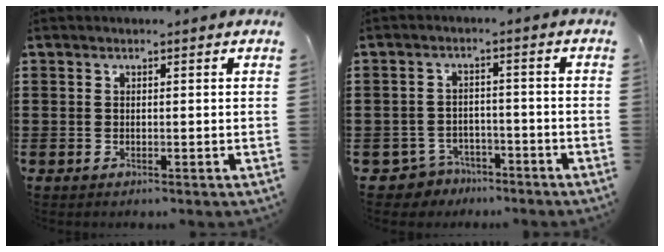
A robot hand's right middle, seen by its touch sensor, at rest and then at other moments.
{"total": 3.5, "force": [-3.3, 1.3, 0.1], "torque": [-0.018, 0.001, -0.072]}